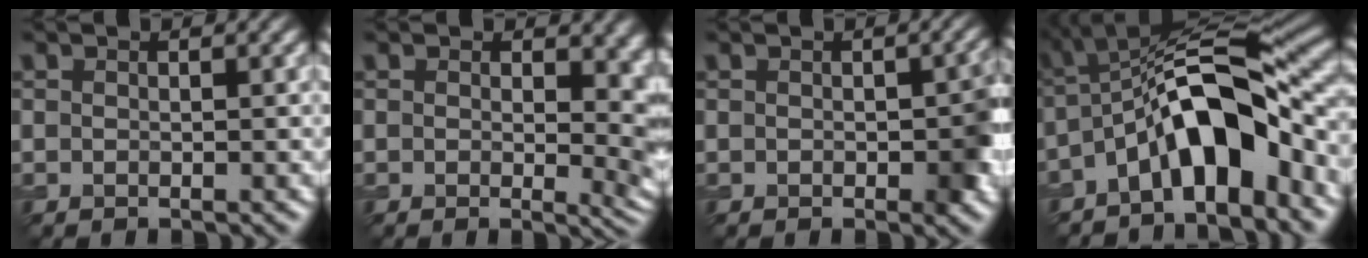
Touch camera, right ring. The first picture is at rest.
{"total": 5.8, "force": [0.8, 3.2, 4.7], "torque": [-0.029, -0.008, 0.010]}
{"total": 3.0, "force": [-0.4, 1.4, 2.6], "torque": [-0.028, -0.001, -0.003]}
{"total": 10.0, "force": [-3.8, 3.7, 8.4], "torque": [-0.133, 0.018, -0.075]}